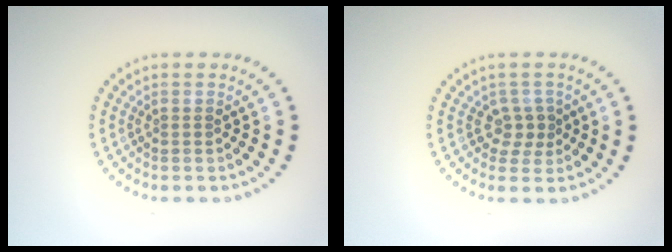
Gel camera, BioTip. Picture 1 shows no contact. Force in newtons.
{"total": 1.8, "press": 1.4, "slide": 1.1}